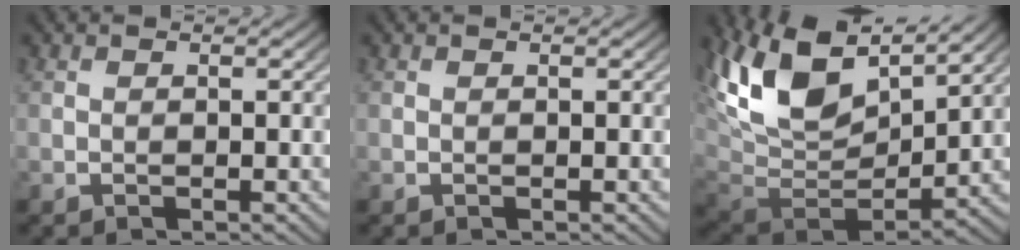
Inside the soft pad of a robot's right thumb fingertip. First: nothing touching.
{"total": 0.0}
{"total": 12.2, "force": [3.3, 7.5, 9.0], "torque": [-0.212, -0.030, 0.073]}